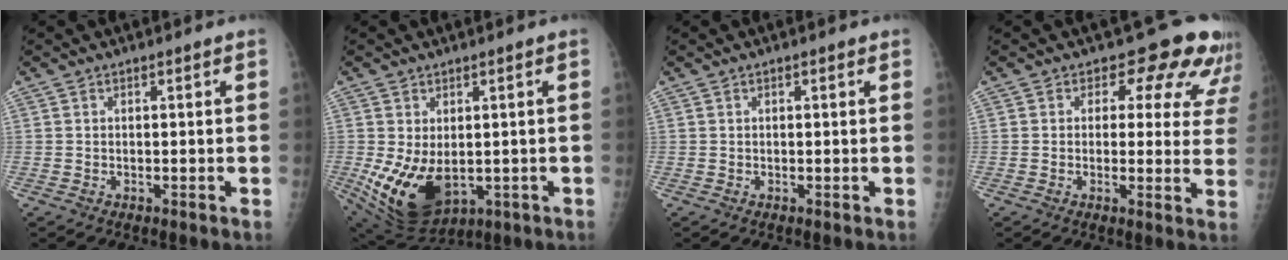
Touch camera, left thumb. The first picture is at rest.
{"total": 13.3, "force": [-2.0, 8.6, 10.0], "torque": [-0.172, -0.012, -0.003]}
{"total": 0.8, "force": [0.3, 0.3, 0.7], "torque": [-0.010, 0.002, 0.002]}
{"total": 11.3, "force": [7.8, 6.6, 4.8], "torque": [0.003, -0.026, 0.061]}